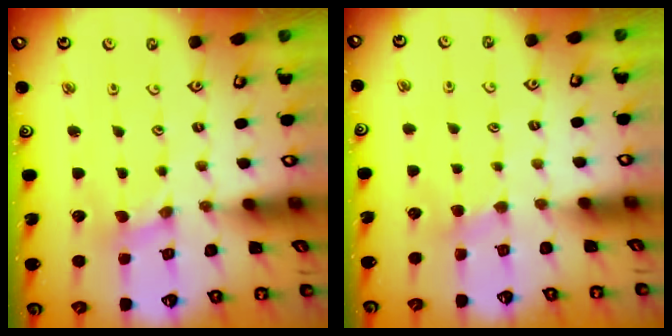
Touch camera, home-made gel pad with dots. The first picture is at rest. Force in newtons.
{"total": 2.3, "press": 2.2, "slide": 0.4}